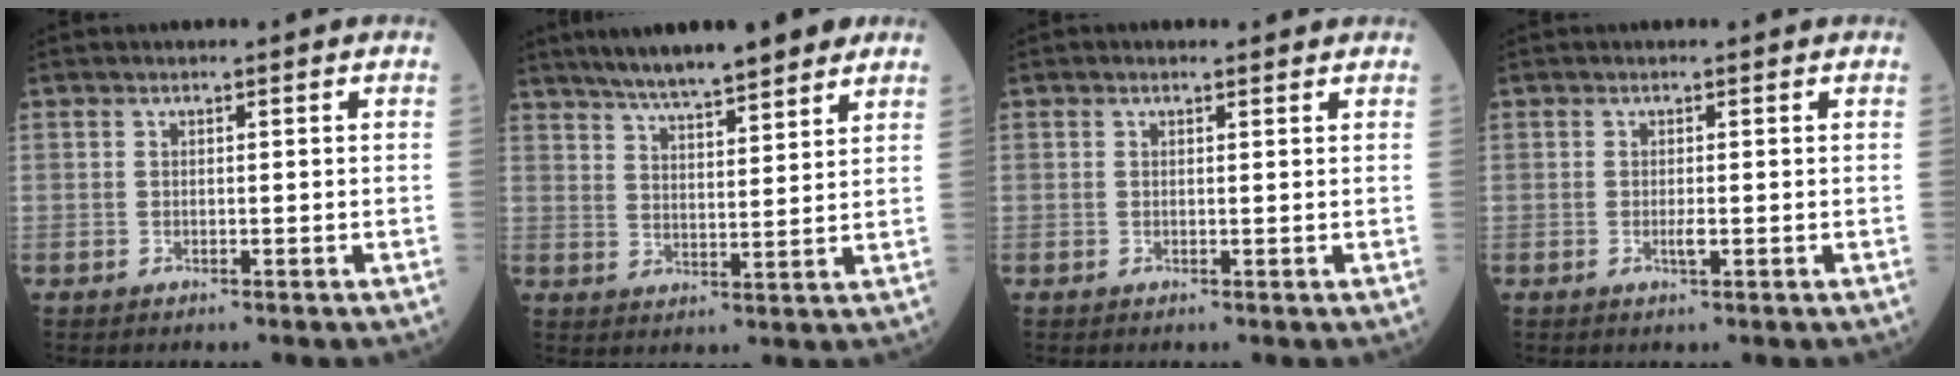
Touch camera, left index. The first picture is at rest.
{"total": 17.0, "force": [14.1, 2.1, 9.3], "torque": [-0.149, 0.013, 0.209]}
{"total": 1.4, "force": [1.2, 0.4, 0.5], "torque": [-0.017, 0.007, 0.013]}
{"total": 1.1, "force": [0.1, 0.1, 1.1], "torque": [-0.024, -0.001, 0.000]}